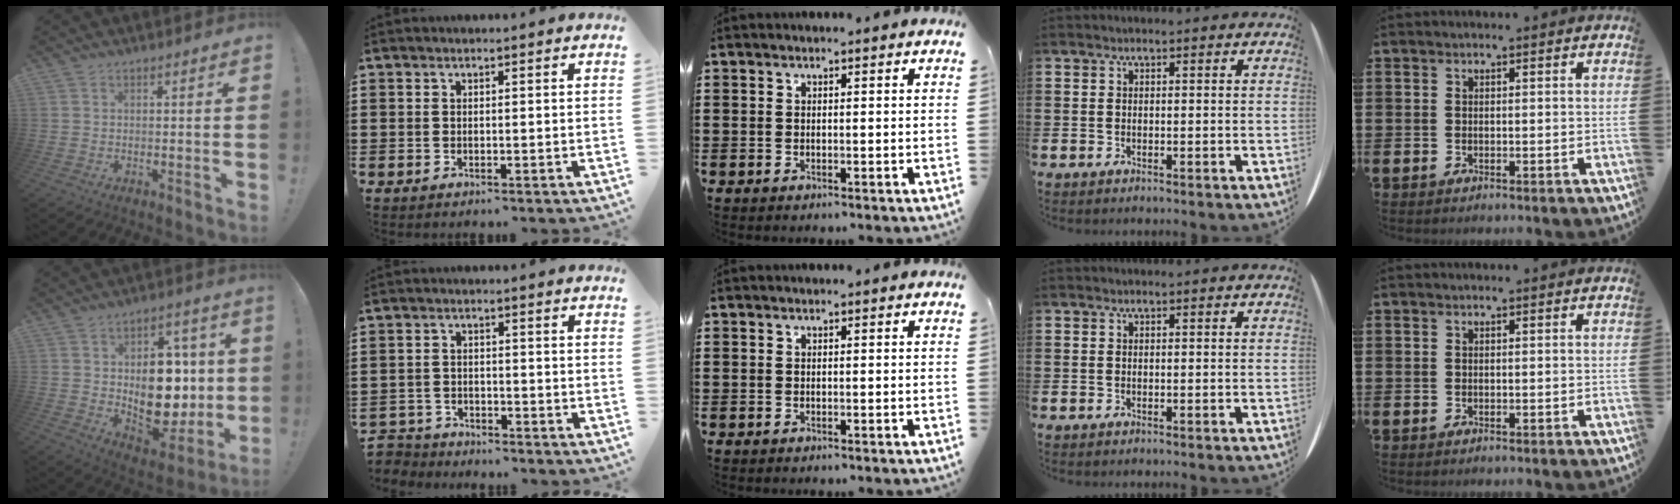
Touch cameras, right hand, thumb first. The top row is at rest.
{"thumb": {"total": 17.7, "force": [1.3, 12.4, 12.5], "torque": [-0.164, -0.011, 0.037]}, "index": {"total": 2.7, "force": [-2.6, 0.6, -0.3], "torque": [-0.004, 0.001, -0.058]}}